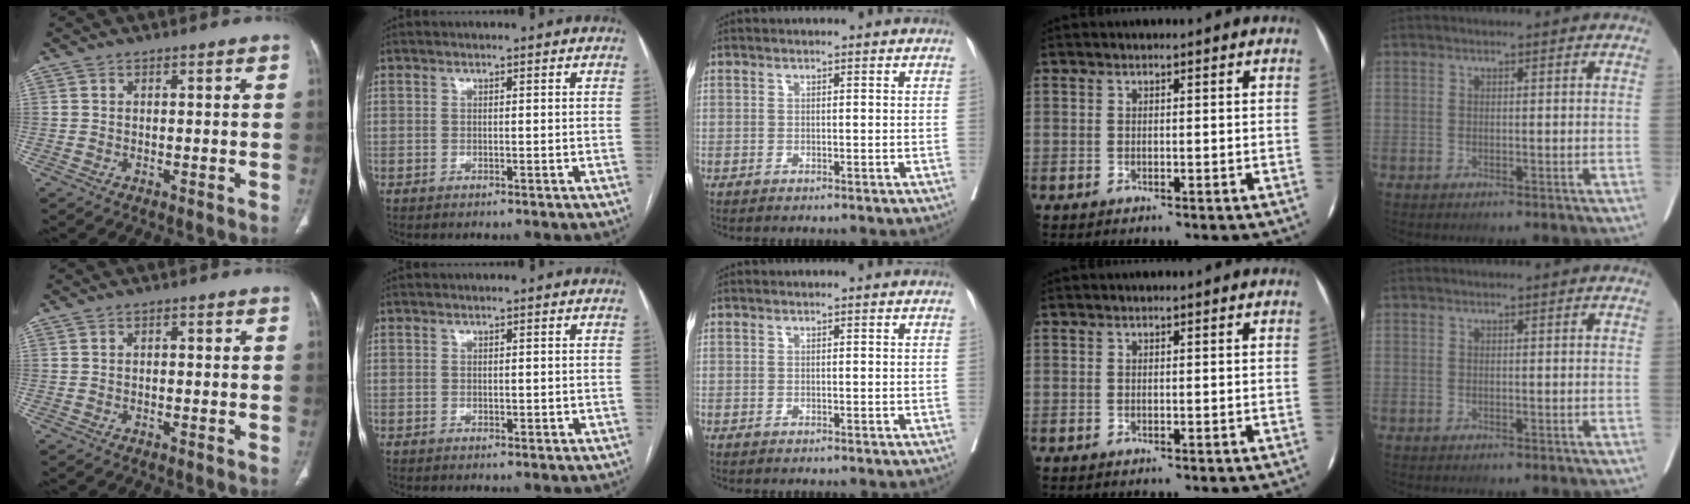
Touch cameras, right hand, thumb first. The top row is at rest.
{"thumb": {"total": 0.8, "force": [0.0, 0.5, 0.6], "torque": [-0.009, 0.004, -0.002]}, "index": {"total": 0.8, "force": [0.0, 0.6, 0.5], "torque": [-0.008, -0.001, 0.003]}}